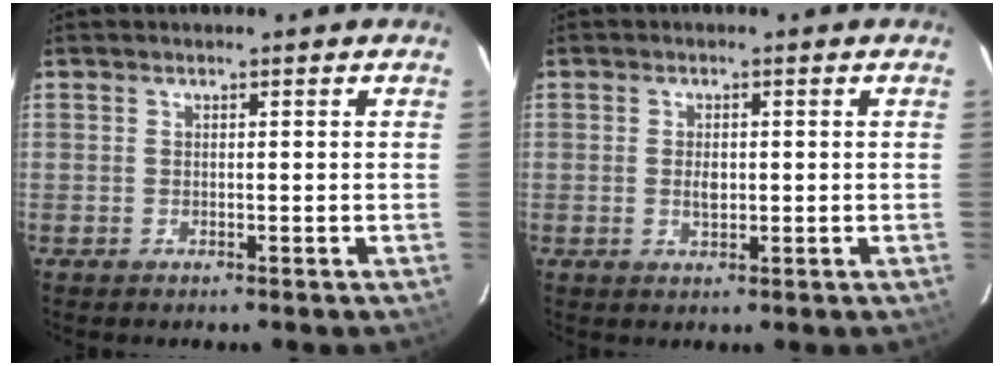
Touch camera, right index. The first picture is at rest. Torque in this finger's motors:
{"motor_torque": [-0.30, 0.04, 0.04, 0.00]}